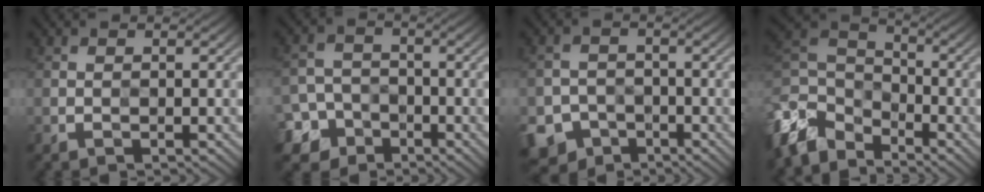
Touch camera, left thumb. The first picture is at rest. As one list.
[{"total": 7.0, "force": [-4.3, 5.4, 1.5], "torque": [-0.039, -0.018, -0.092]}, {"total": 9.4, "force": [-5.8, 7.0, 2.3], "torque": [-0.051, -0.036, -0.108]}, {"total": 9.4, "force": [-6.2, 5.7, 4.1], "torque": [-0.116, 0.001, -0.144]}]